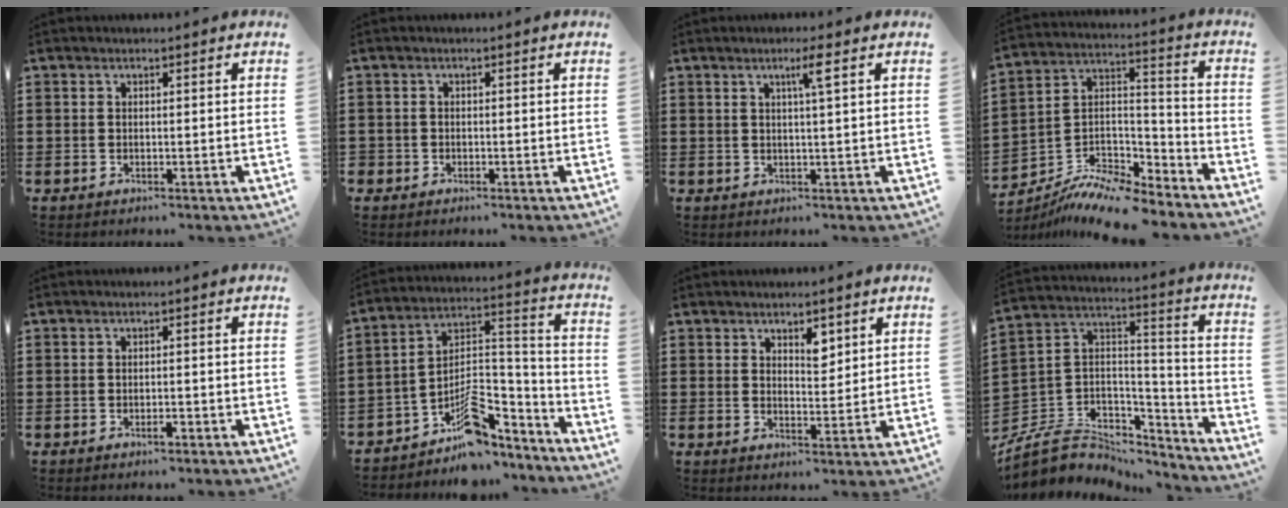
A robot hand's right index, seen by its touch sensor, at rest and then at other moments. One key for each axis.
{"total": 1.0, "fx": -0.6, "fy": 0.7, "fz": 0.1, "tx": -0.003, "ty": 0.002, "tz": -0.015}
{"total": 3.0, "fx": 1.3, "fy": -0.3, "fz": 2.6, "tx": -0.046, "ty": -0.008, "tz": 0.017}
{"total": 11.3, "fx": -9.5, "fy": 1.5, "fz": 6.0, "tx": -0.108, "ty": 0.017, "tz": -0.189}
{"total": 1.0, "fx": -0.6, "fy": 0.3, "fz": 0.8, "tx": -0.017, "ty": -0.005, "tz": -0.010}
{"total": 9.5, "fx": -6.6, "fy": 4.8, "fz": 4.9, "tx": -0.069, "ty": 0.015, "tz": -0.117}
{"total": 3.5, "fx": 2.6, "fy": 1.7, "fz": 1.7, "tx": -0.015, "ty": -0.002, "tz": 0.041}
{"total": 6.7, "fx": -4.4, "fy": 4.9, "fz": 1.3, "tx": -0.050, "ty": -0.001, "tz": -0.083}